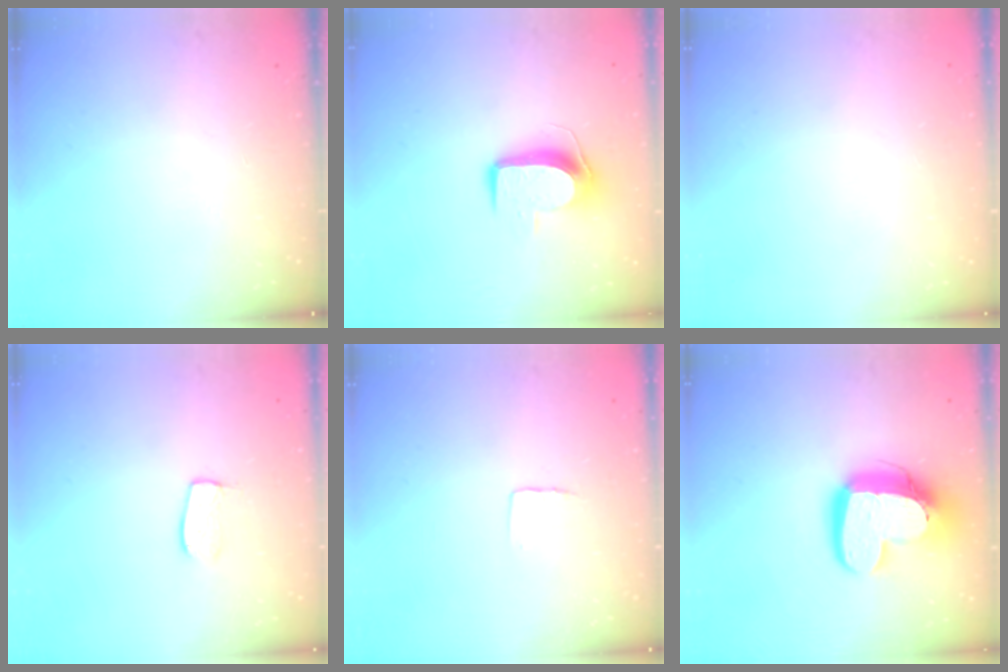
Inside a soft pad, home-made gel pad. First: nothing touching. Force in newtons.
{"total": 9.2, "press": 9.2, "slide": 0.2}
{"total": 0.0}
{"total": 6.5, "press": 6.5, "slide": 0.5}
{"total": 4.0, "press": 4.0, "slide": 0.2}
{"total": 18.9, "press": 18.8, "slide": 1.6}